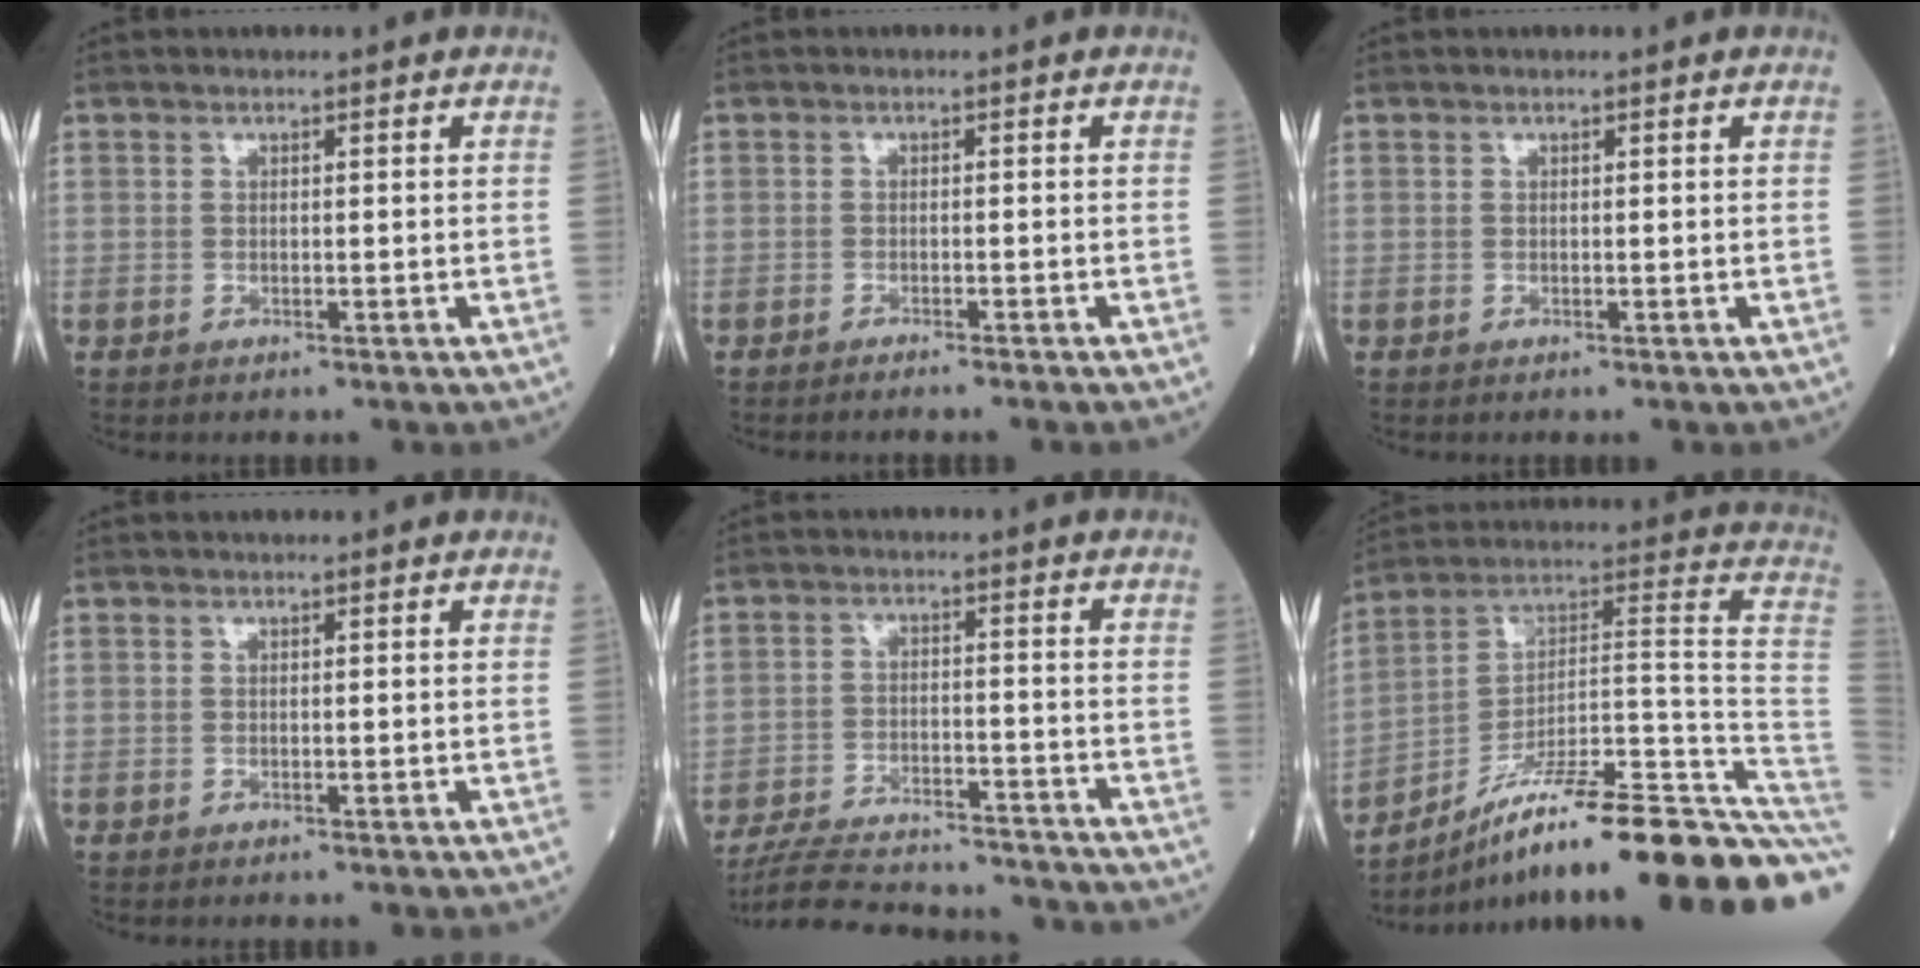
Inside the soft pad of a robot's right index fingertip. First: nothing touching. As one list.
[{"total": 2.7, "force": [-2.3, -0.4, 1.3], "torque": [-0.013, 0.004, -0.028]}, {"total": 0.0}, {"total": 0.0}, {"total": 18.8, "force": [-17.7, 2.9, 5.9], "torque": [-0.122, -0.012, -0.254]}, {"total": 26.3, "force": [-19.5, 0.4, 17.6], "torque": [-0.143, 0.040, -0.304]}]